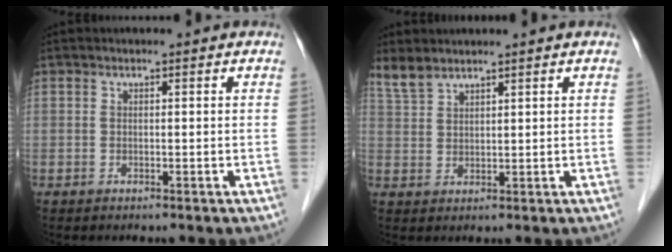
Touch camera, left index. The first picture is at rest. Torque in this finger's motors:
{"motor_torque": [0.05, 0.02, 0.04, 0.05]}